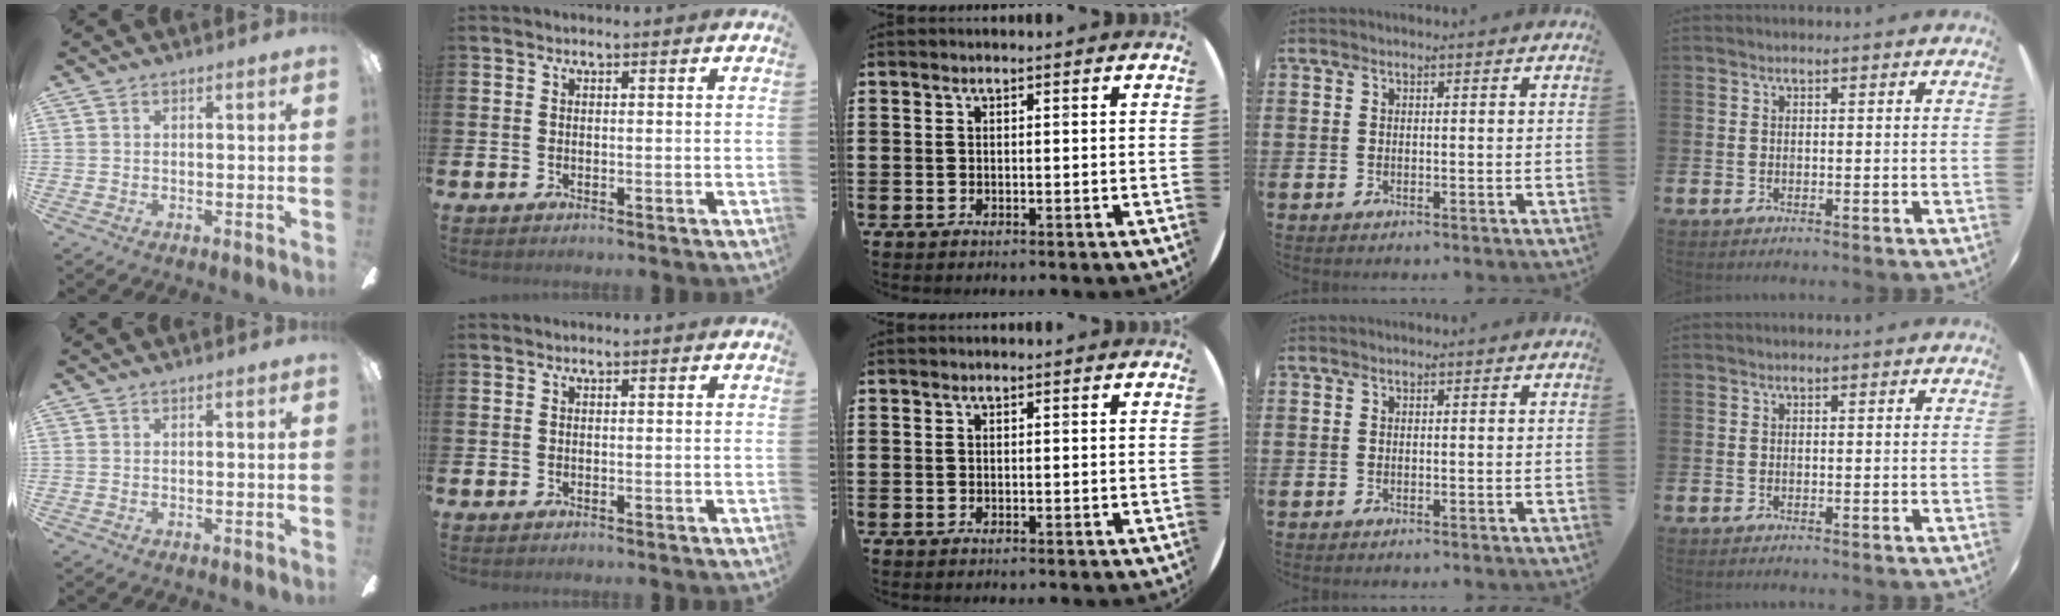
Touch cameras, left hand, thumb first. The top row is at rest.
{}